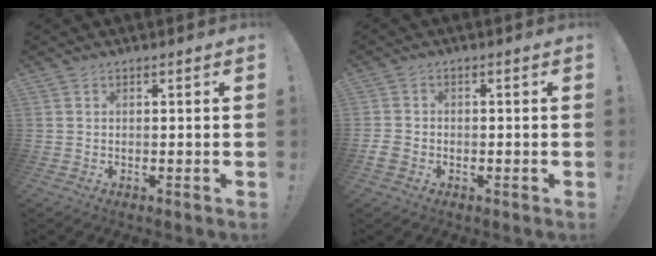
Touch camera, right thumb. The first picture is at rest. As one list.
[{"total": 3.8, "force": [-1.6, 2.7, 2.0], "torque": [-0.041, 0.005, -0.028]}]